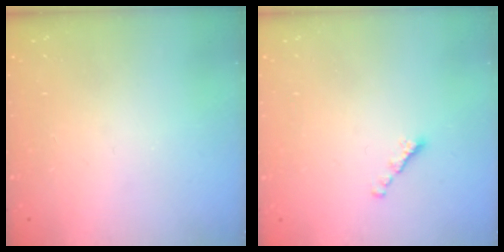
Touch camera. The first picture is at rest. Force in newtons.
{"total": 1.5, "press": 1.4, "slide": 0.5}